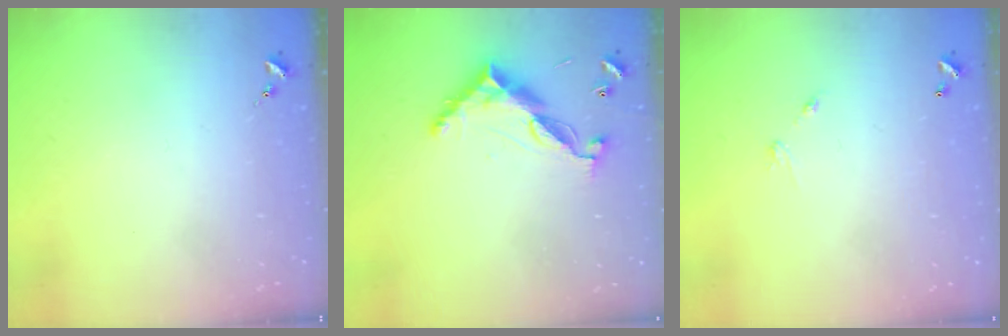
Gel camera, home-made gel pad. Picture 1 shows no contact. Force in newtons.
{"total": 9.9, "press": 9.9, "slide": 0.4}
{"total": 4.5, "press": 4.5, "slide": 0.3}